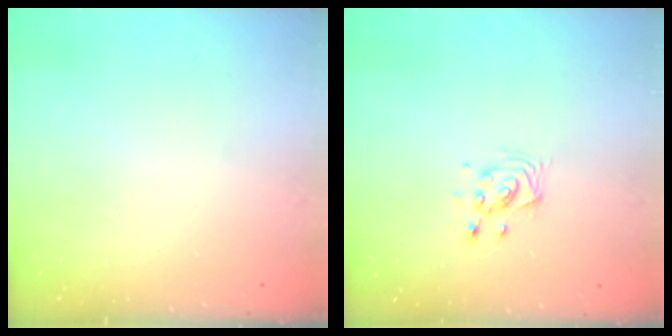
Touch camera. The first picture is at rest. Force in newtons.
{"total": 5.2, "press": 5.2, "slide": 0.1}